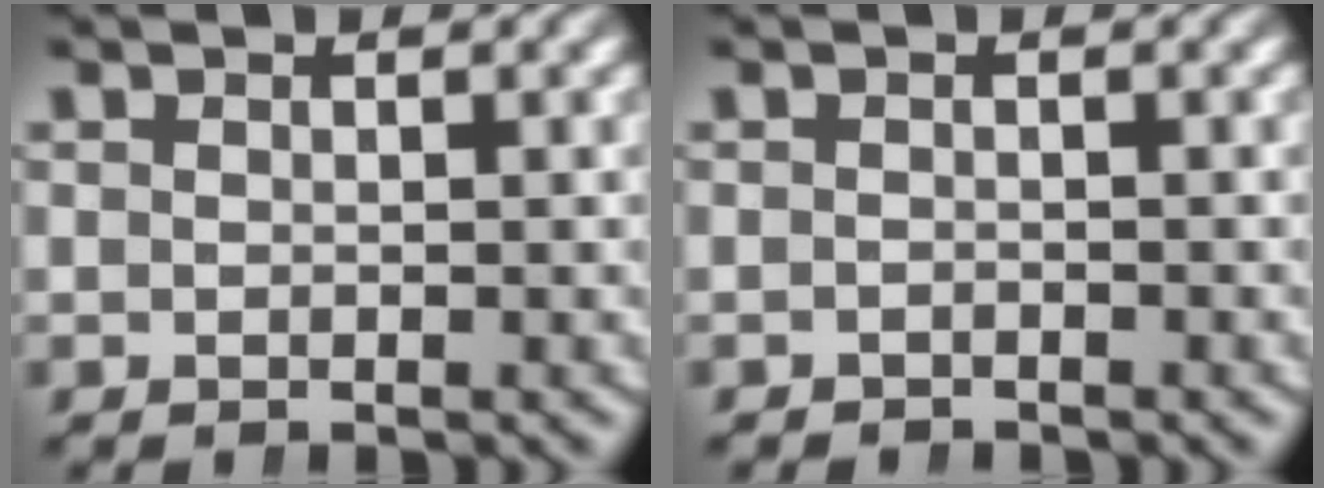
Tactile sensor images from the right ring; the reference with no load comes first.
{"total": 1.0, "force": [-1.0, -0.1, -0.3], "torque": [0.001, -0.012, -0.010]}